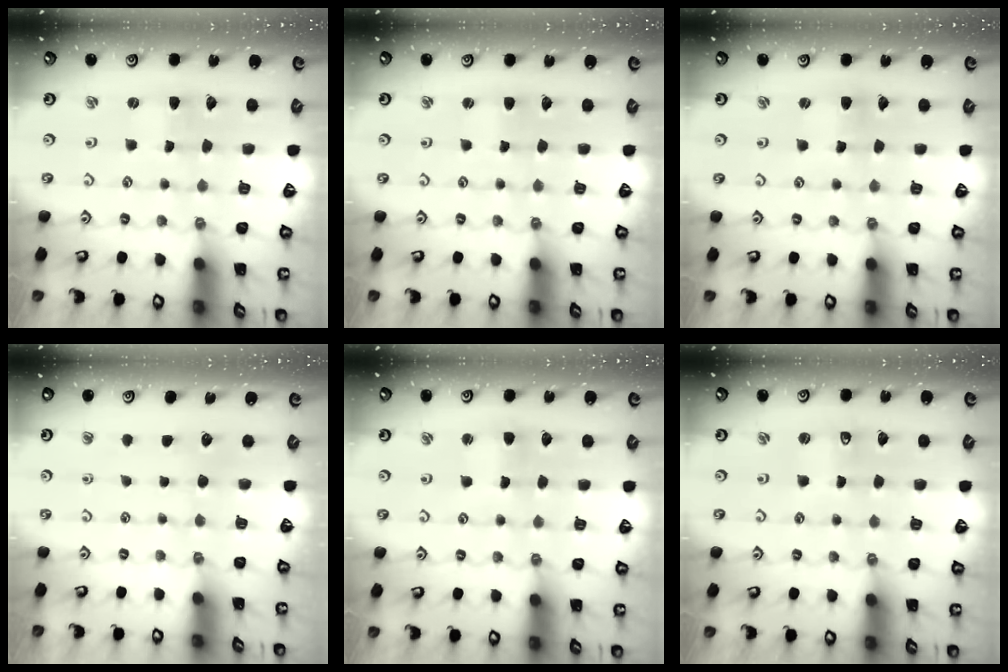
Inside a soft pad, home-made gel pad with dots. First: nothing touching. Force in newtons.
{"total": 2.2, "press": 2.2, "slide": 0.2}
{"total": 1.1, "press": 1.1, "slide": 0.2}
{"total": 0.0}
{"total": 1.3, "press": 1.2, "slide": 0.2}
{"total": 1.2, "press": 1.2, "slide": 0.1}